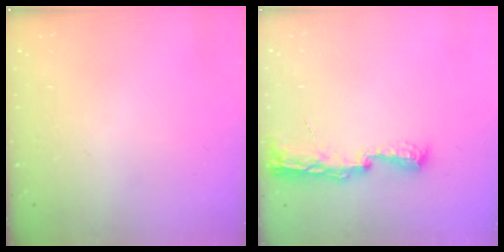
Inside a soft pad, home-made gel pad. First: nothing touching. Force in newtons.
{"total": 8.5, "press": 8.5, "slide": 1.2}